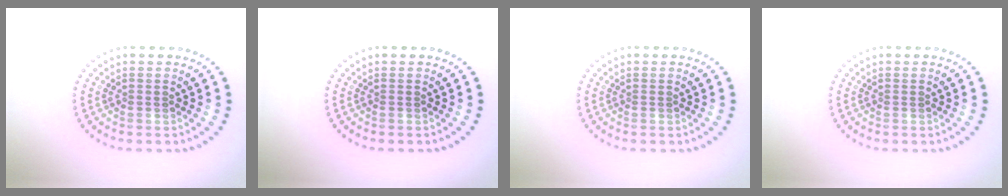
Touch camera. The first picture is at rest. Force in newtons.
{"total": 0.0}
{"total": 0.0}
{"total": 0.0}